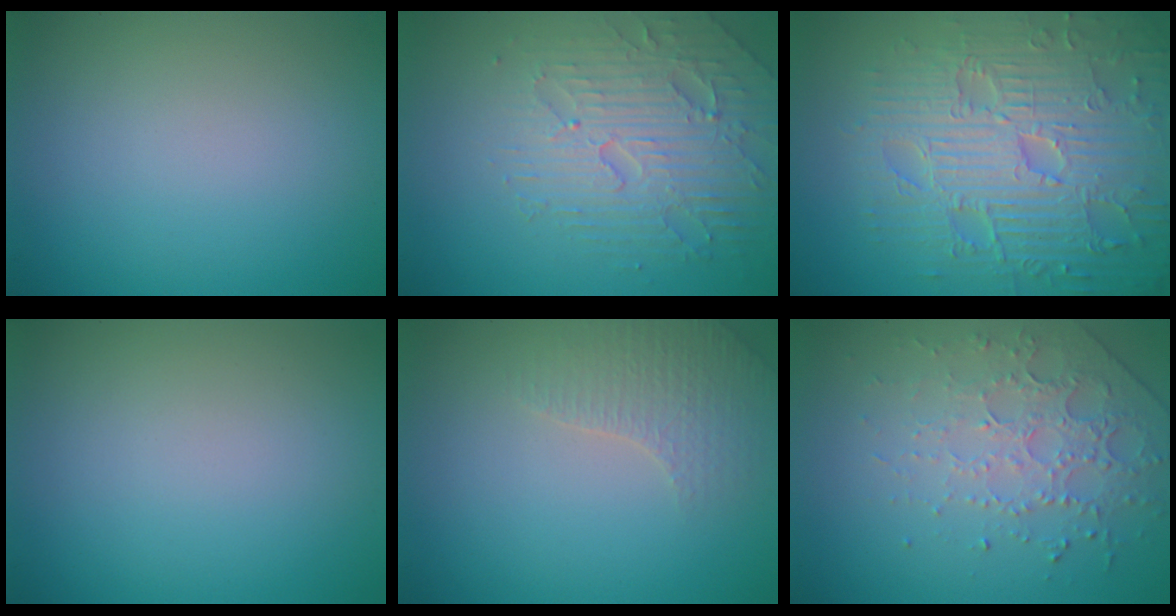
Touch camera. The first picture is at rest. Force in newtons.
{"total": 4.7, "press": 4.6, "slide": 0.9}
{"total": 9.4, "press": 6.9, "slide": 6.5}
{"total": 0.0}
{"total": 2.6, "press": 2.5, "slide": 0.5}
{"total": 4.5, "press": 3.1, "slide": 3.2}